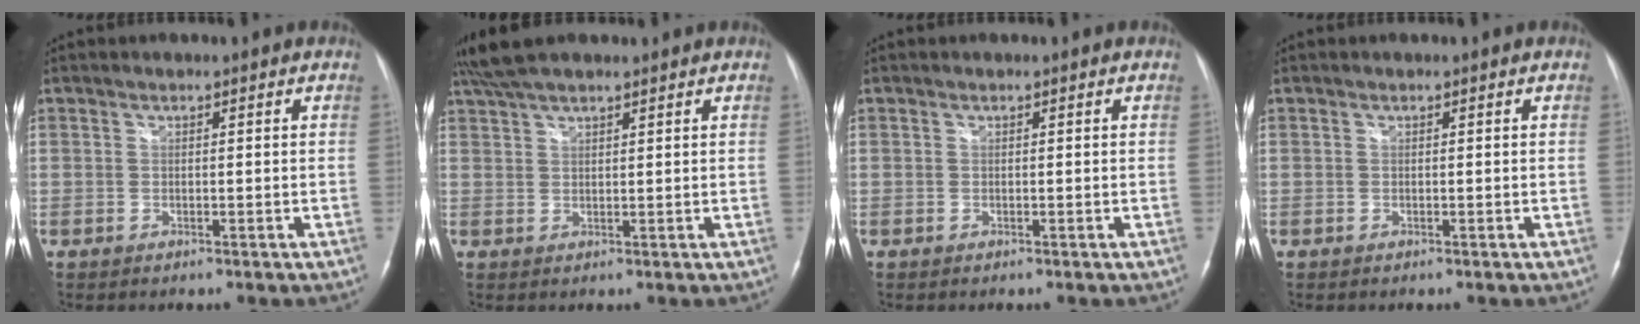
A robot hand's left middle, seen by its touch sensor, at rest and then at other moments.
{"total": 6.7, "force": [5.5, 1.6, 3.4], "torque": [-0.067, 0.034, 0.104]}
{"total": 0.0}
{"total": 0.0}